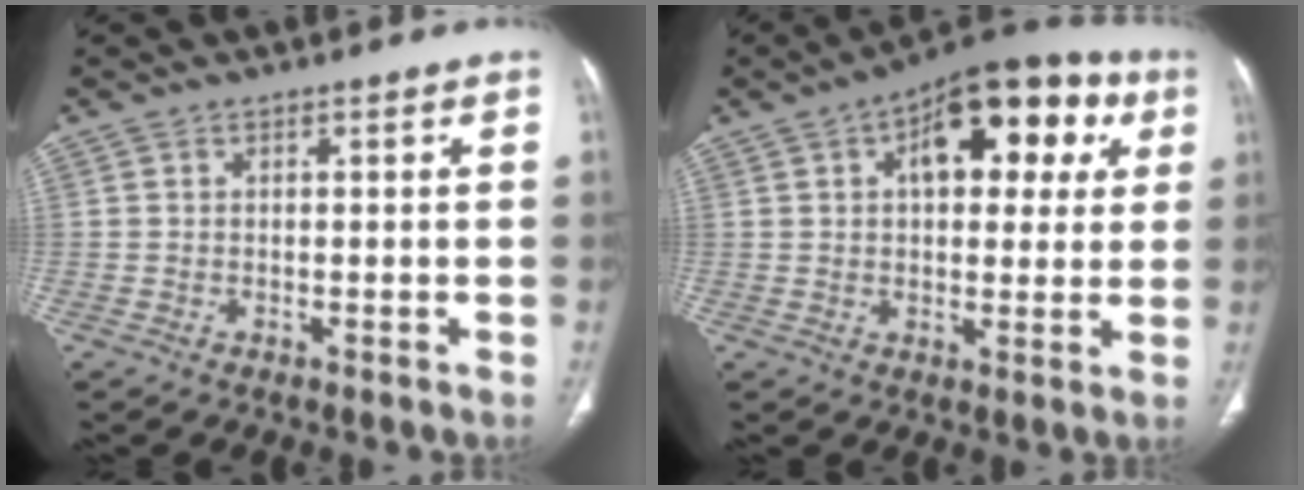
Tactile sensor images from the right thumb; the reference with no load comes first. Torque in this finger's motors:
{"motor_torque": [0.59, 4.42, 0.94, -0.23, 0.13]}